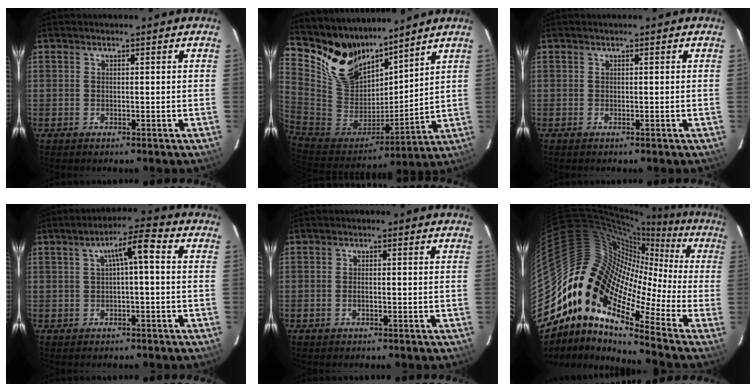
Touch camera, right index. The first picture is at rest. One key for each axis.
{"total": 16.9, "fx": 14.2, "fy": 7.4, "fz": 5.5, "tx": -0.135, "ty": -0.014, "tz": 0.286}
{"total": 0.0}
{"total": 5.4, "fx": 0.5, "fy": 0.9, "fz": 5.3, "tx": -0.095, "ty": 0.019, "tz": 0.017}
{"total": 1.0, "fx": -0.5, "fy": 0.5, "fz": 0.7, "tx": -0.016, "ty": -0.001, "tz": -0.008}
{"total": 12.3, "fx": -3.3, "fy": 6.3, "fz": 10.0, "tx": -0.129, "ty": 0.014, "tz": -0.089}